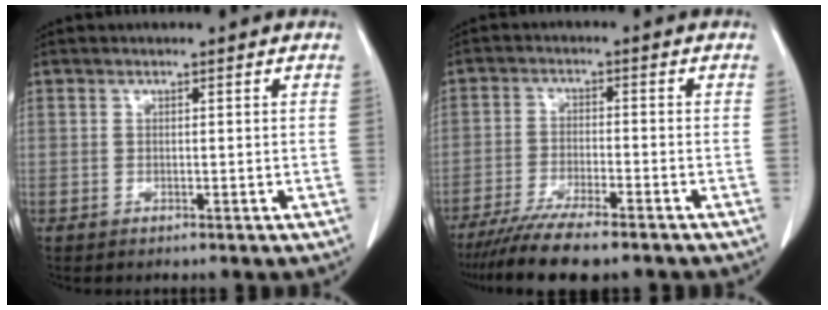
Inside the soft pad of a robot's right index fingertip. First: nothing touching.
{"total": 10.3, "force": [-8.5, 1.1, 5.9], "torque": [-0.091, -0.022, -0.136]}